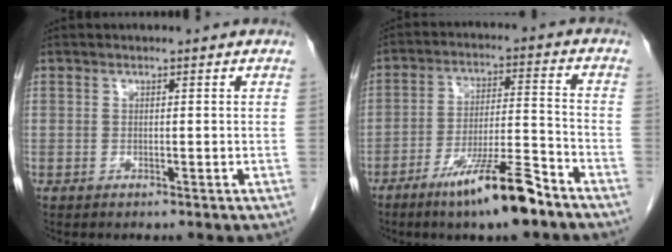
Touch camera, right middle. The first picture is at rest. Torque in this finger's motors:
{"motor_torque": [1.22, -0.92, 0.54, 0.14]}